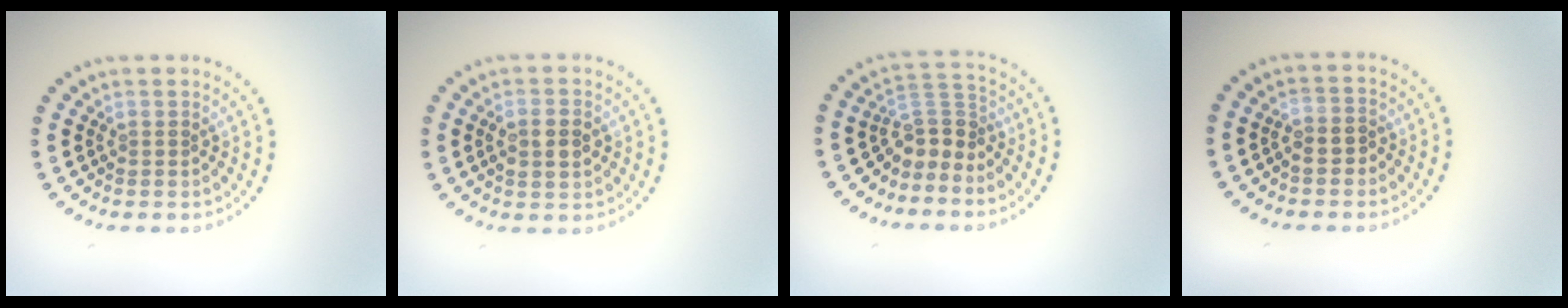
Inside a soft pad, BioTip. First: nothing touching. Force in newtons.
{"total": 2.5, "press": 2.4, "slide": 0.4}
{"total": 3.0, "press": 2.2, "slide": 2.0}
{"total": 1.5, "press": 1.3, "slide": 0.7}